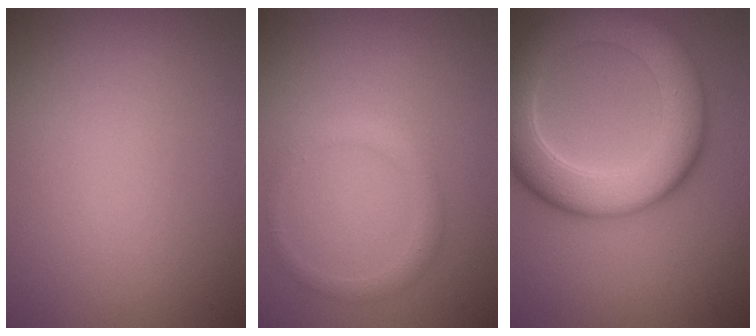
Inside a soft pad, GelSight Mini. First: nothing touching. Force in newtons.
{"total": 1.5, "press": 1.5, "slide": 0.1}
{"total": 8.9, "press": 8.9, "slide": 0.6}